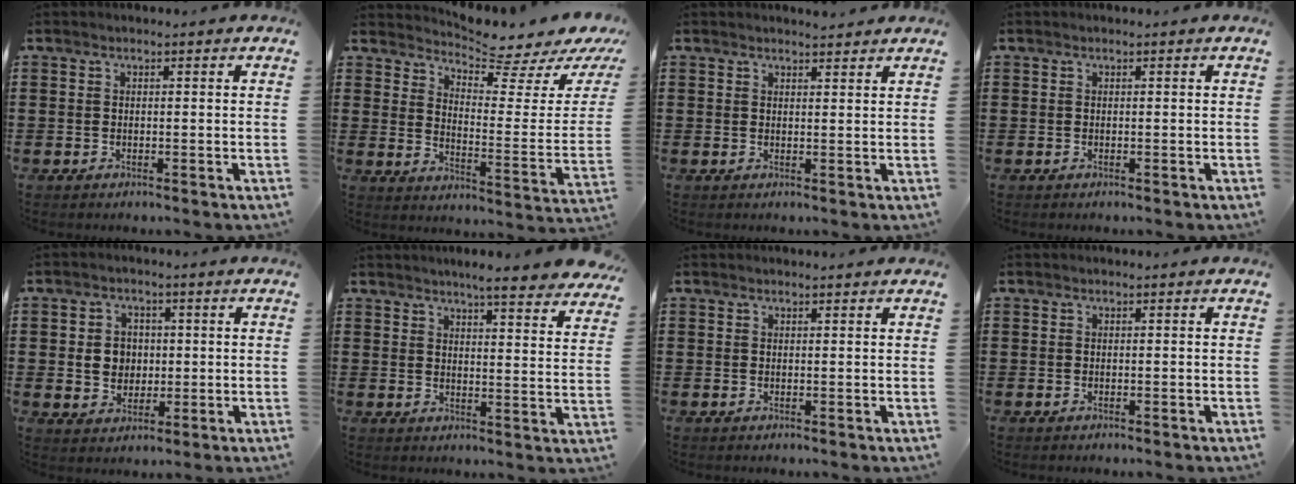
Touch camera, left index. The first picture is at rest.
{"total": 5.2, "force": [4.9, 0.0, 1.7], "torque": [-0.039, -0.058, 0.075]}
{"total": 1.9, "force": [1.9, 0.2, 0.3], "torque": [-0.010, 0.002, 0.037]}
{"total": 0.0}
{"total": 4.4, "force": [0.3, 3.8, 2.2], "torque": [-0.048, 0.008, 0.000]}
{"total": 5.6, "force": [5.1, -0.4, 2.3], "torque": [-0.054, -0.027, 0.085]}
{"total": 0.7, "force": [0.6, 0.0, 0.2], "torque": [-0.005, -0.002, 0.014]}
{"total": 0.0}